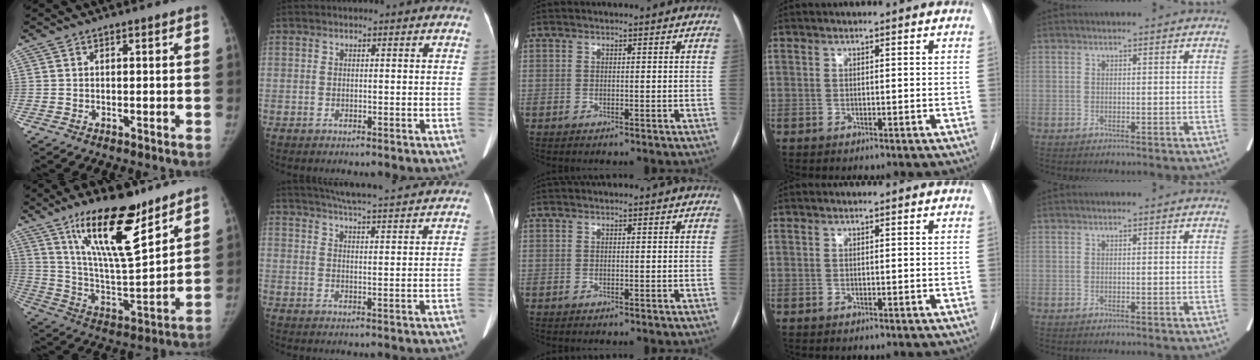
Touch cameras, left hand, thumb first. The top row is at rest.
{"thumb": {"total": 18.9, "force": [12.5, 5.1, 13.3], "torque": [-0.197, -0.078, 0.227]}, "index": {"total": 24.9, "force": [23.0, 1.6, 9.4], "torque": [-0.152, -0.011, 0.288]}}